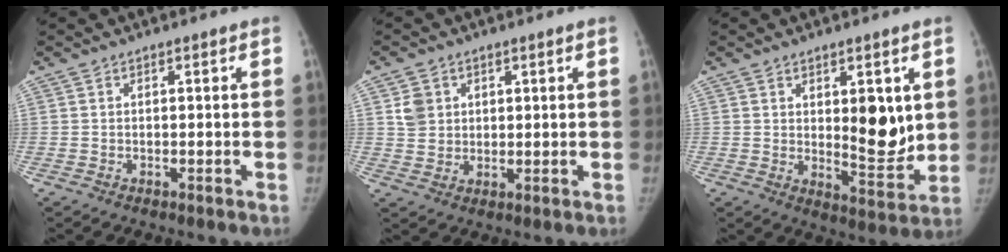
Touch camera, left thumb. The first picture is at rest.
{"total": 4.8, "force": [2.0, 4.0, 1.7], "torque": [-0.008, -0.011, 0.038]}
{"total": 11.3, "force": [2.5, 5.0, 9.8], "torque": [-0.103, -0.031, 0.046]}